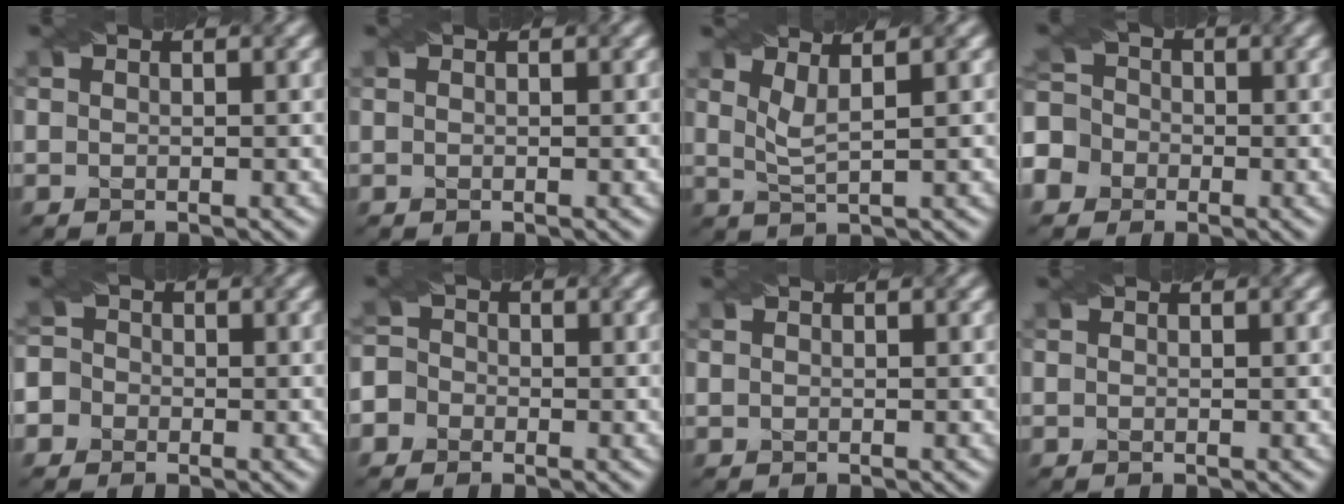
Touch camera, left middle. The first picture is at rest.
{"total": 0.0}
{"total": 2.0, "force": [1.2, 0.0, 1.5], "torque": [-0.033, -0.002, 0.026]}
{"total": 7.5, "force": [-3.8, 6.2, 2.0], "torque": [-0.056, 0.000, -0.090]}
{"total": 4.4, "force": [-1.7, 4.0, 0.8], "torque": [-0.010, 0.018, -0.060]}
{"total": 4.2, "force": [-2.0, 3.6, 0.7], "torque": [-0.002, 0.012, -0.064]}
{"total": 0.0}
{"total": 0.0}